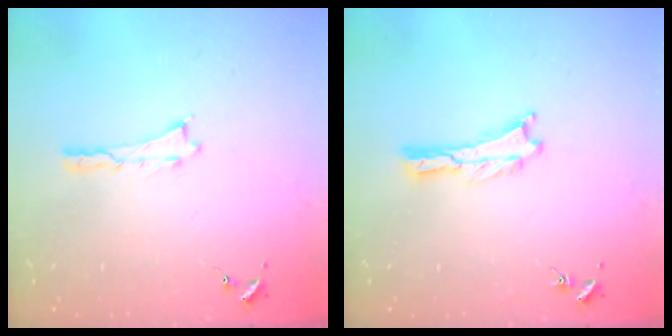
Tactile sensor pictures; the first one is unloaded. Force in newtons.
{"total": 0.0}